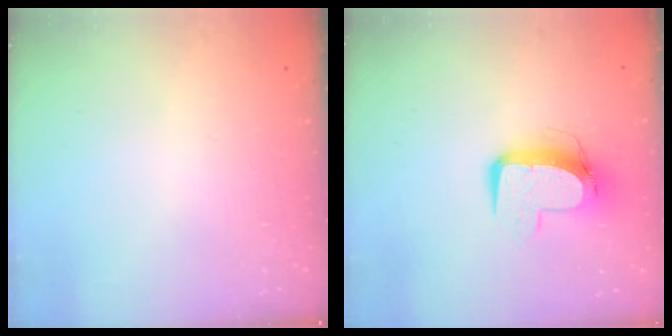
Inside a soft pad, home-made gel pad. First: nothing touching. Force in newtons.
{"total": 10.5, "press": 10.5, "slide": 0.7}